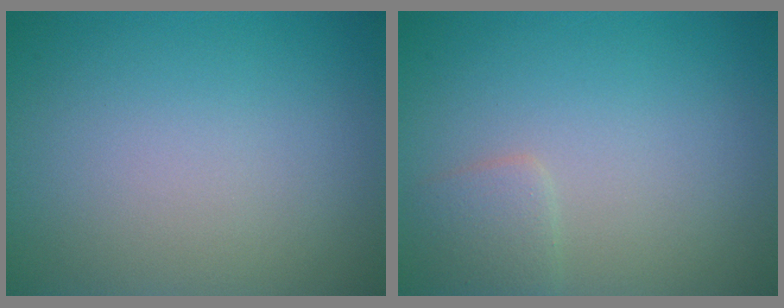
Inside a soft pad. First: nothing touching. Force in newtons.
{"total": 1.4, "press": 1.4, "slide": 0.0}